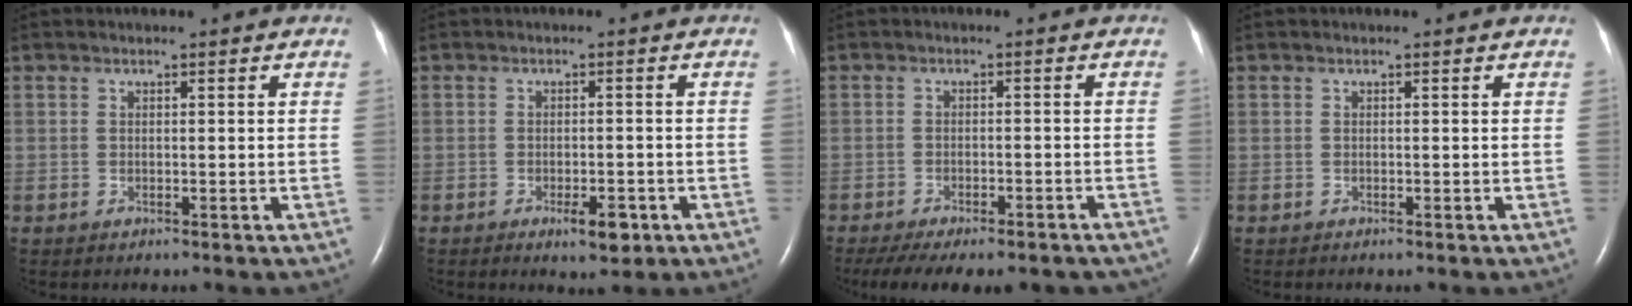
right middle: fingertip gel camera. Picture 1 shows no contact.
{"total": 3.7, "force": [-1.9, 1.2, 2.9], "torque": [-0.043, -0.002, -0.020]}
{"total": 16.4, "force": [-12.9, 5.8, 8.3], "torque": [-0.152, -0.011, -0.160]}
{"total": 0.0}